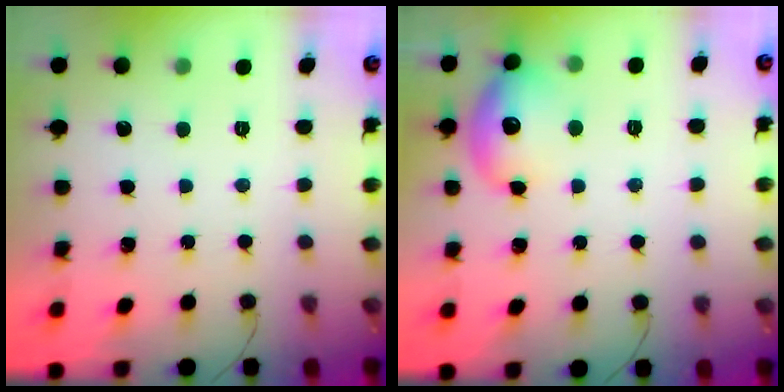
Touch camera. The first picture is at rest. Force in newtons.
{"total": 11.6, "press": 11.4, "slide": 2.0}